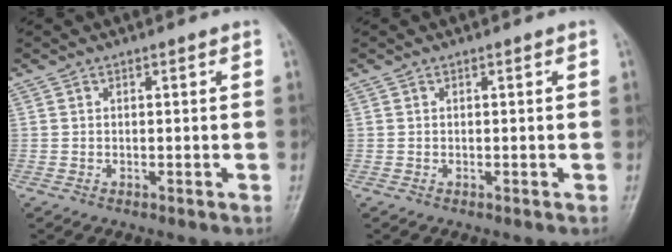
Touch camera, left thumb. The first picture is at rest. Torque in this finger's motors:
{"motor_torque": [0.00, 0.00, -0.01, -0.01, 0.00]}